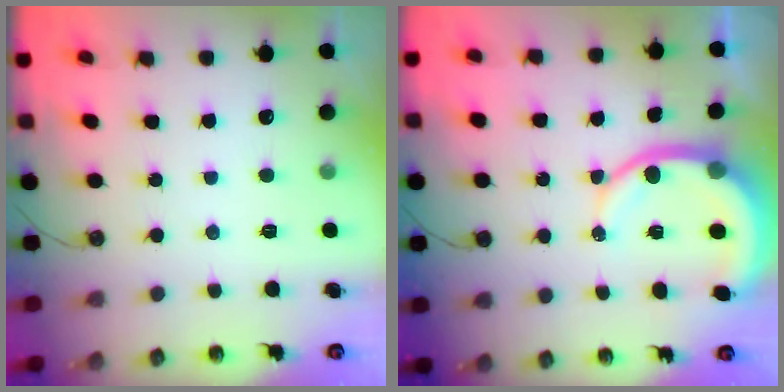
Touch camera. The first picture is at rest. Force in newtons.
{"total": 9.6, "press": 9.5, "slide": 1.4}